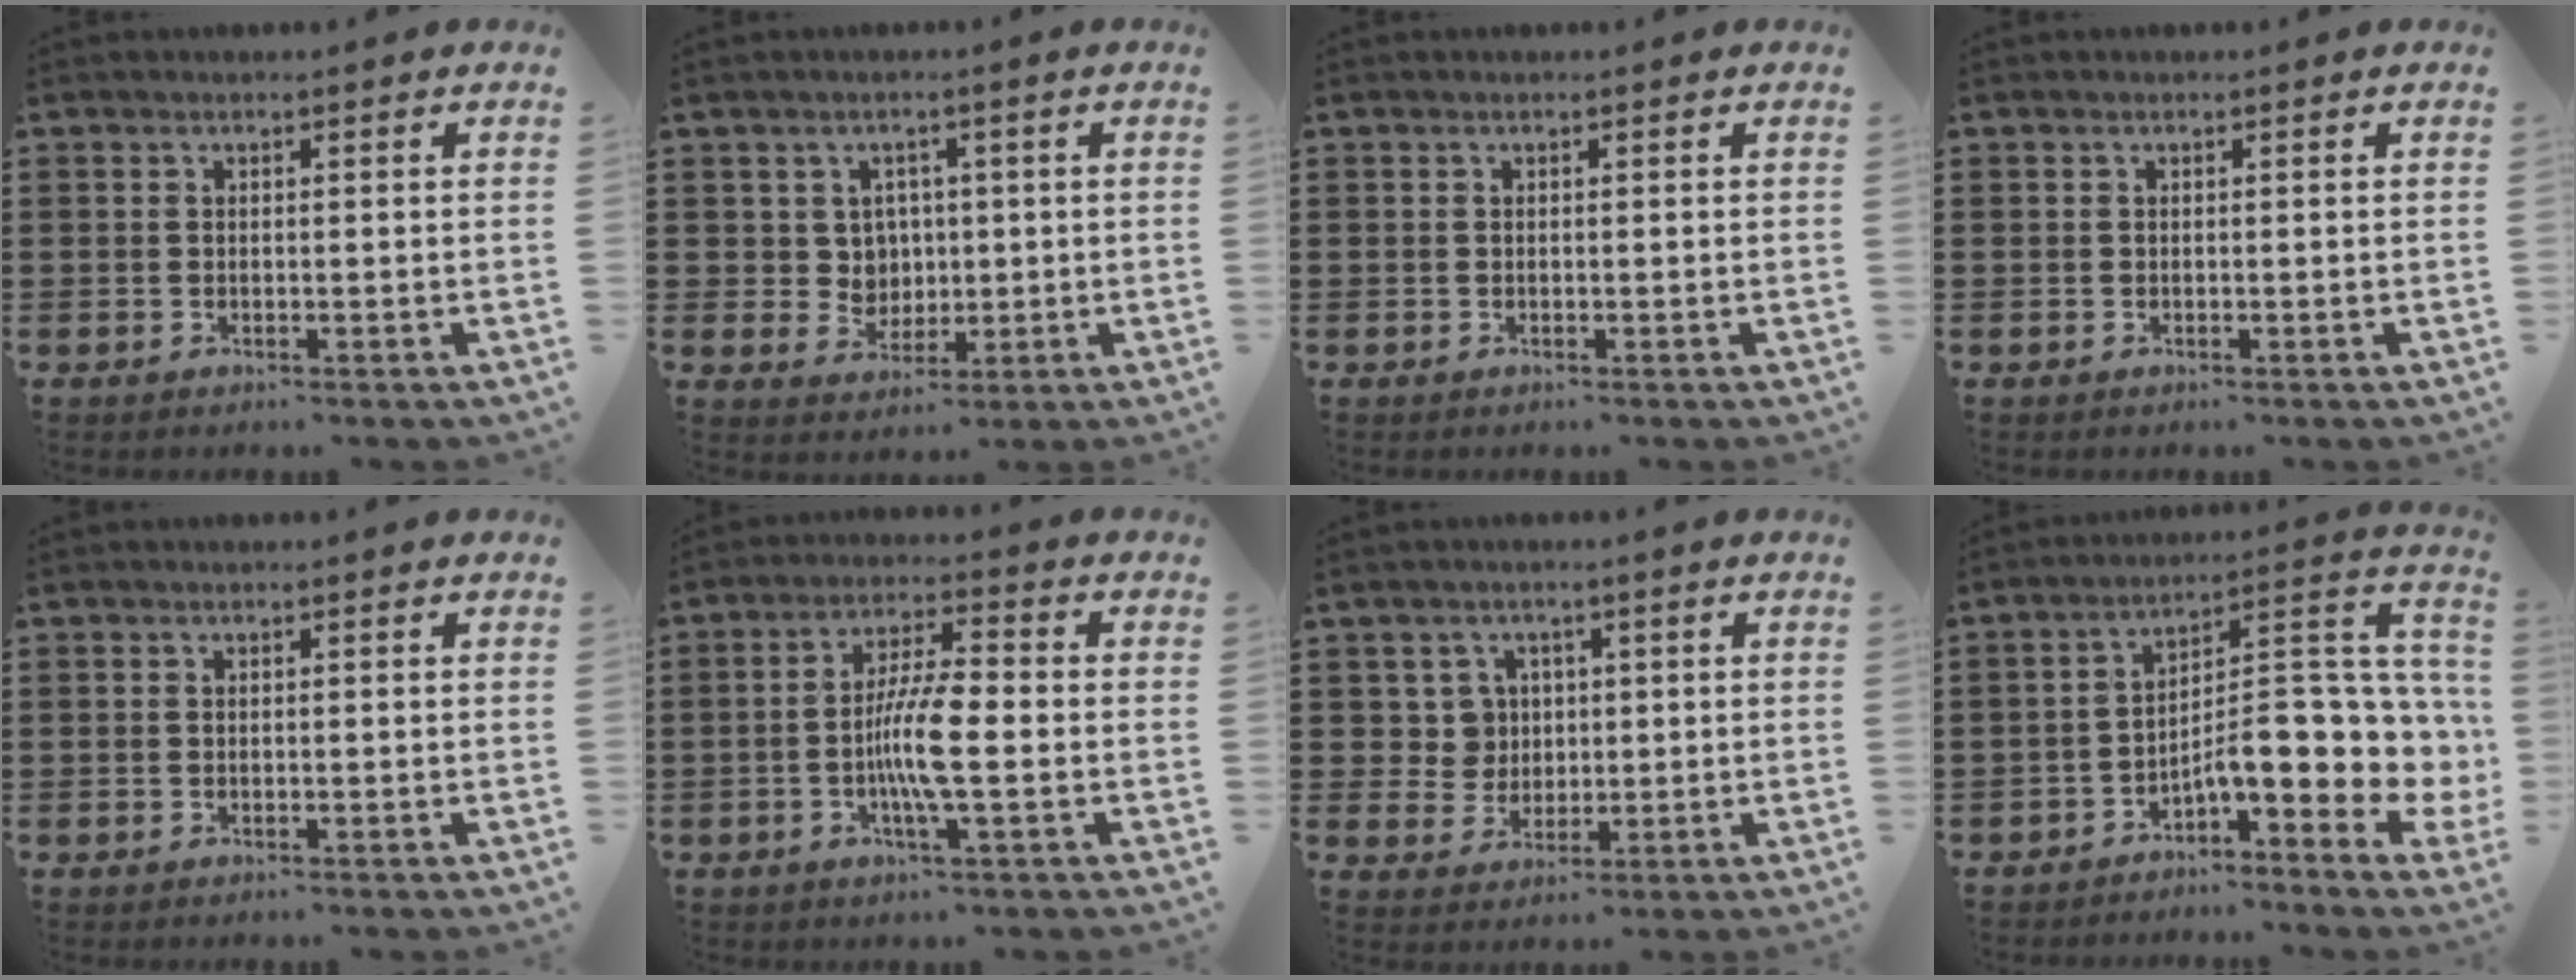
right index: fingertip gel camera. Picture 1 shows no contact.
{"total": 4.0, "force": [1.0, 3.7, 1.0], "torque": [-0.031, 0.005, 0.015]}
{"total": 0.0}
{"total": 0.0}
{"total": 0.0}
{"total": 8.0, "force": [-1.5, 1.4, 7.7], "torque": [-0.153, -0.006, -0.033]}
{"total": 4.4, "force": [1.1, 4.2, 1.1], "torque": [-0.044, 0.013, 0.019]}
{"total": 10.3, "force": [-2.0, 3.7, 9.4], "torque": [-0.124, -0.038, -0.047]}